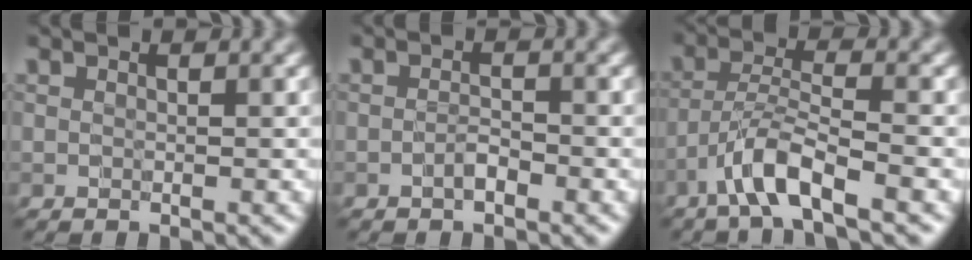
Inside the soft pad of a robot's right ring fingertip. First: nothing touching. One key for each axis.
{"total": 0.9, "fx": -0.7, "fy": 0.2, "fz": 0.6, "tx": -0.011, "ty": 0.001, "tz": -0.015}
{"total": 4.2, "fx": -2.8, "fy": 0.5, "fz": 3.0, "tx": -0.052, "ty": 0.010, "tz": -0.063}